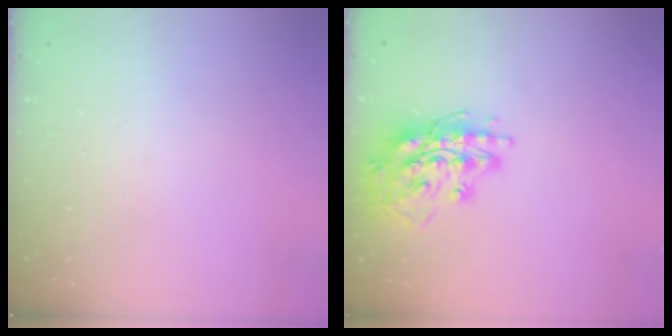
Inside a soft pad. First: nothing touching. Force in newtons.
{"total": 15.6, "press": 15.6, "slide": 1.3}